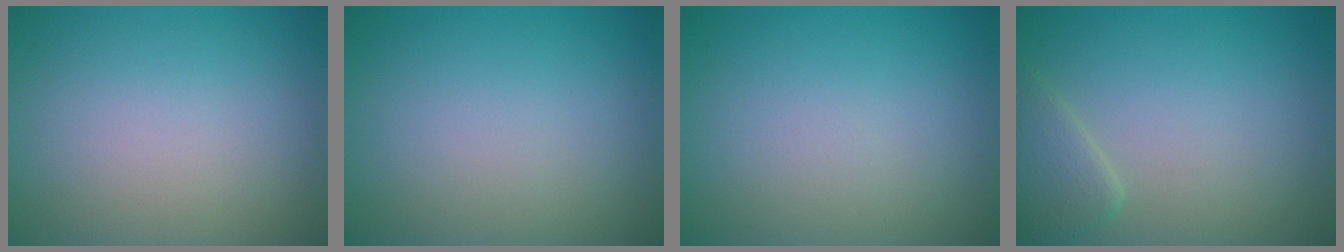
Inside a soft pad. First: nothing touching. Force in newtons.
{"total": 0.0}
{"total": 0.0}
{"total": 2.2, "press": 2.1, "slide": 0.2}